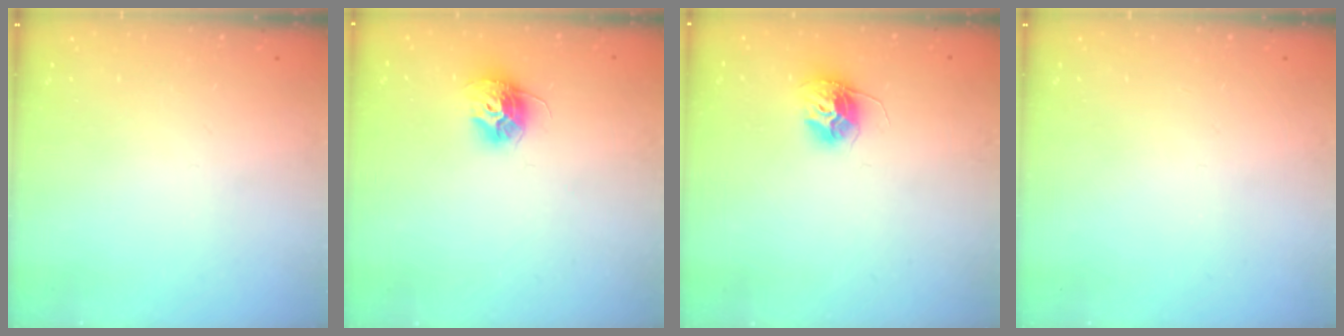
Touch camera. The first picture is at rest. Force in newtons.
{"total": 10.5, "press": 10.4, "slide": 0.9}
{"total": 11.4, "press": 11.4, "slide": 0.9}
{"total": 0.0}